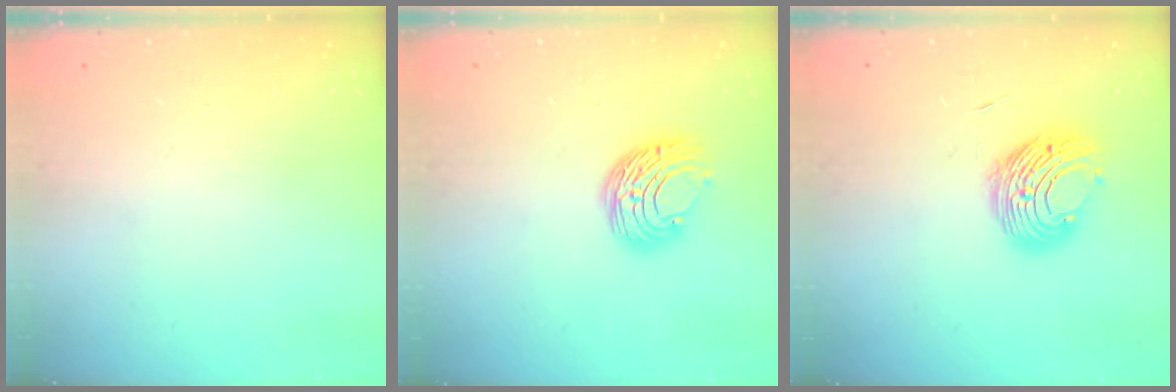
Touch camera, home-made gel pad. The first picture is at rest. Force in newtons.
{"total": 8.7, "press": 8.6, "slide": 0.6}
{"total": 9.6, "press": 9.6, "slide": 0.7}